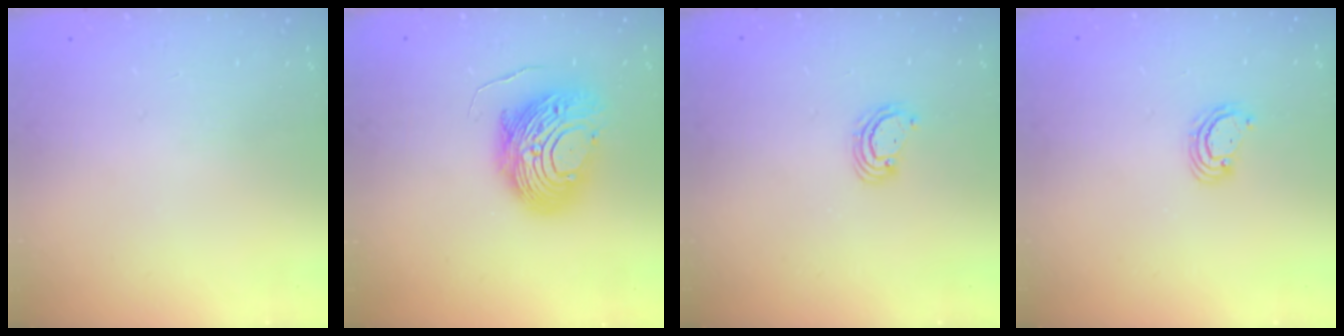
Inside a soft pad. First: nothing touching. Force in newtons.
{"total": 11.6, "press": 11.6, "slide": 0.9}
{"total": 2.8, "press": 2.8, "slide": 0.3}
{"total": 2.8, "press": 2.8, "slide": 0.3}